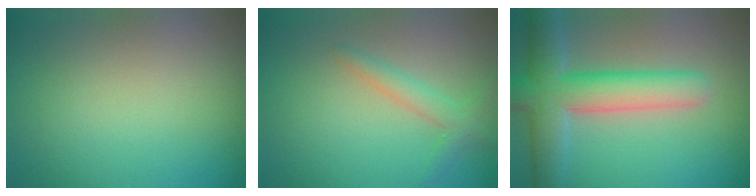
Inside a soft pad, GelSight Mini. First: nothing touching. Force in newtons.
{"total": 2.2, "press": 2.2, "slide": 0.1}
{"total": 7.4, "press": 7.4, "slide": 0.7}